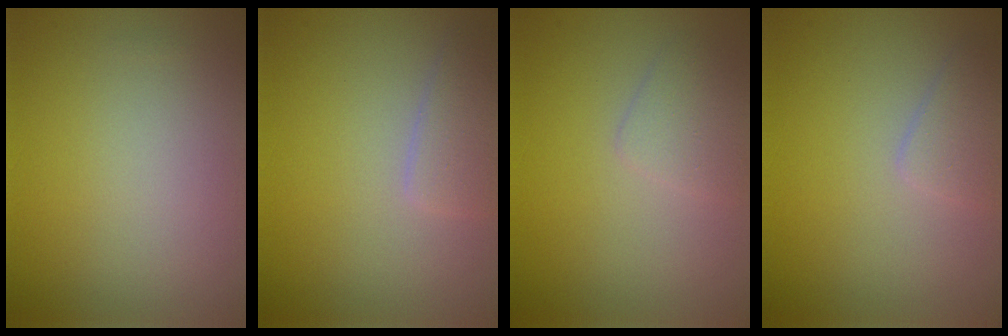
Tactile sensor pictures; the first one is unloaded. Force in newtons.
{"total": 2.0, "press": 2.0, "slide": 0.1}
{"total": 1.6, "press": 1.6, "slide": 0.1}
{"total": 1.6, "press": 1.6, "slide": 0.0}